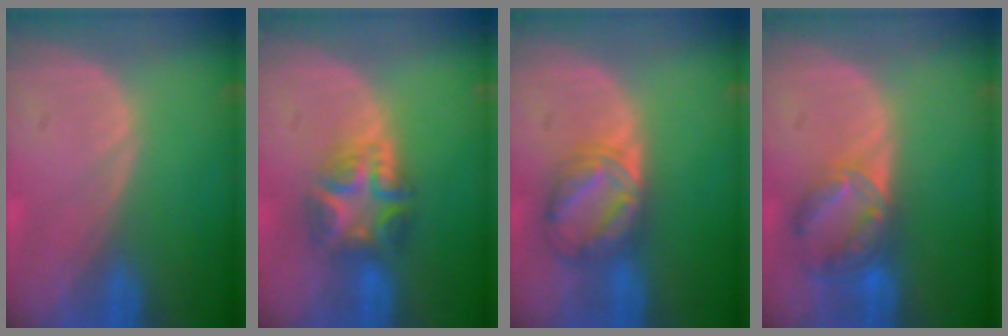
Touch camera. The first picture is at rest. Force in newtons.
{"total": 7.1, "press": 6.3, "slide": 3.2}
{"total": 6.3, "press": 6.3, "slide": 0.3}
{"total": 7.3, "press": 6.0, "slide": 4.1}